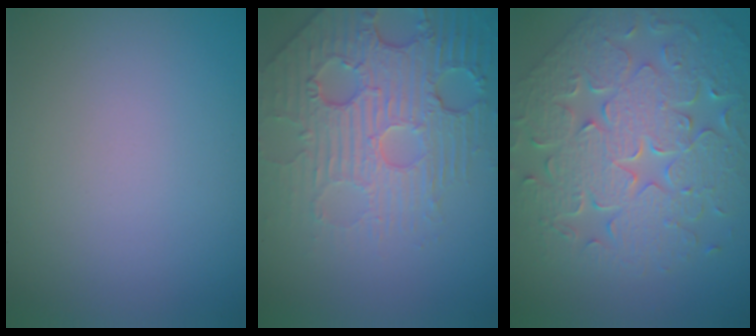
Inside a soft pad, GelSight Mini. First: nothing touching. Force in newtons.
{"total": 7.3, "press": 5.4, "slide": 5.0}
{"total": 9.0, "press": 7.2, "slide": 5.3}